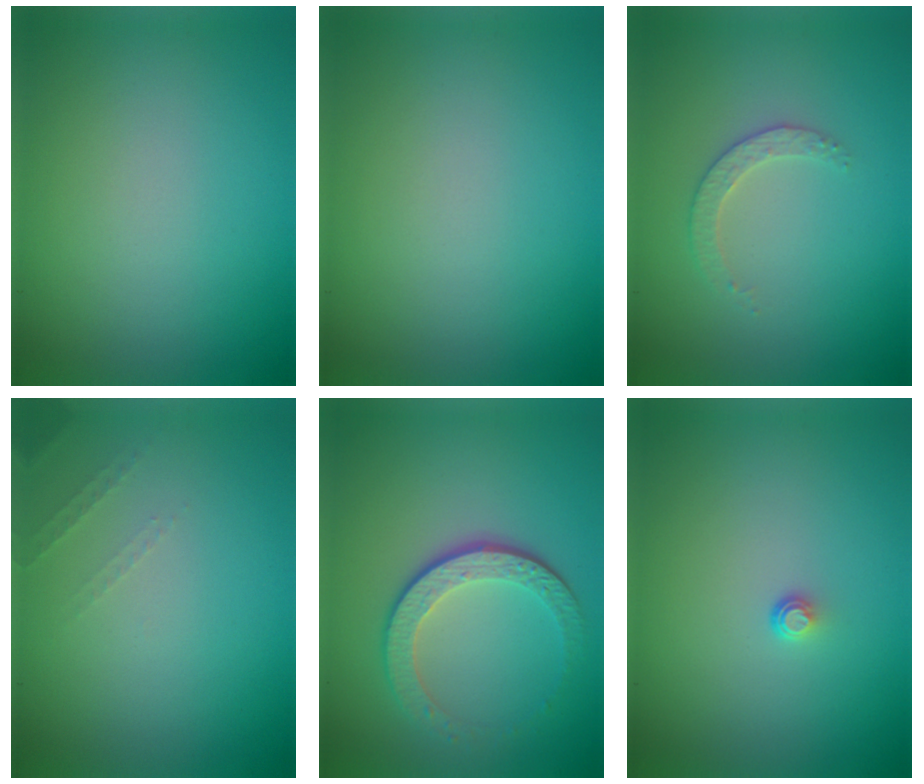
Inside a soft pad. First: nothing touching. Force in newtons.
{"total": 0.0}
{"total": 1.9, "press": 1.8, "slide": 0.6}
{"total": 0.9, "press": 0.9, "slide": 0.3}
{"total": 4.2, "press": 3.1, "slide": 2.8}
{"total": 0.7, "press": 0.4, "slide": 0.6}